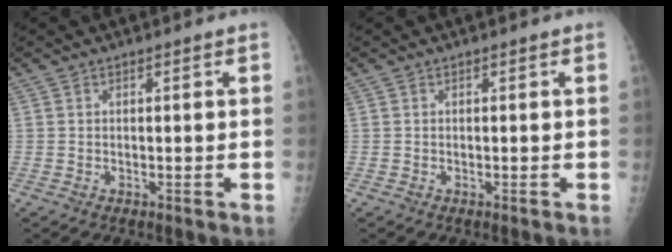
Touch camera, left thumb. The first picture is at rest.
{"total": 0.0}